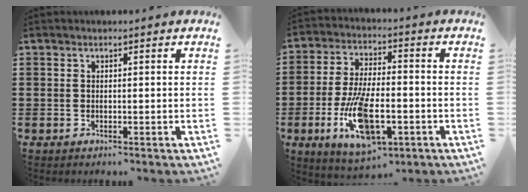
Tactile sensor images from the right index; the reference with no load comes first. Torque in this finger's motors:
{"motor_torque": [2.14, 0.00, 1.05, 0.21]}